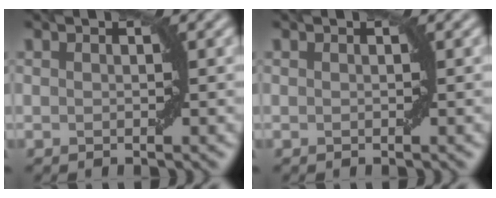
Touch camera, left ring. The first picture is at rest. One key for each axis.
{"total": 0.0}